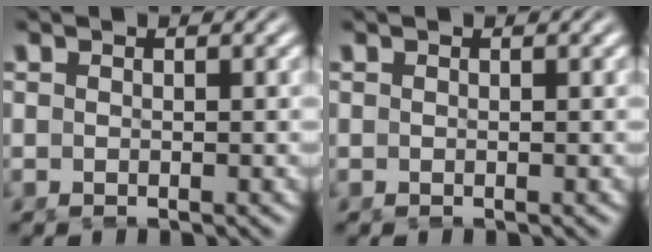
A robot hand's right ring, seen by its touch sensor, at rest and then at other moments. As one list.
[{"total": 0.0}]